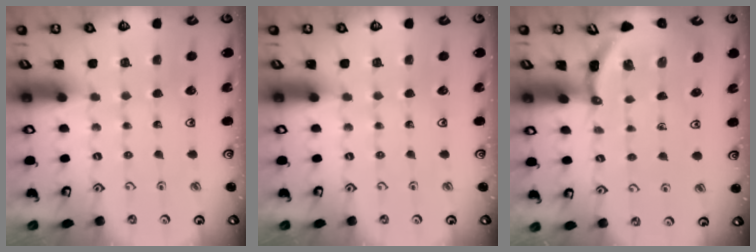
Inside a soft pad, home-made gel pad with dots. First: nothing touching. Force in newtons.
{"total": 0.0}
{"total": 3.4, "press": 3.4, "slide": 0.2}